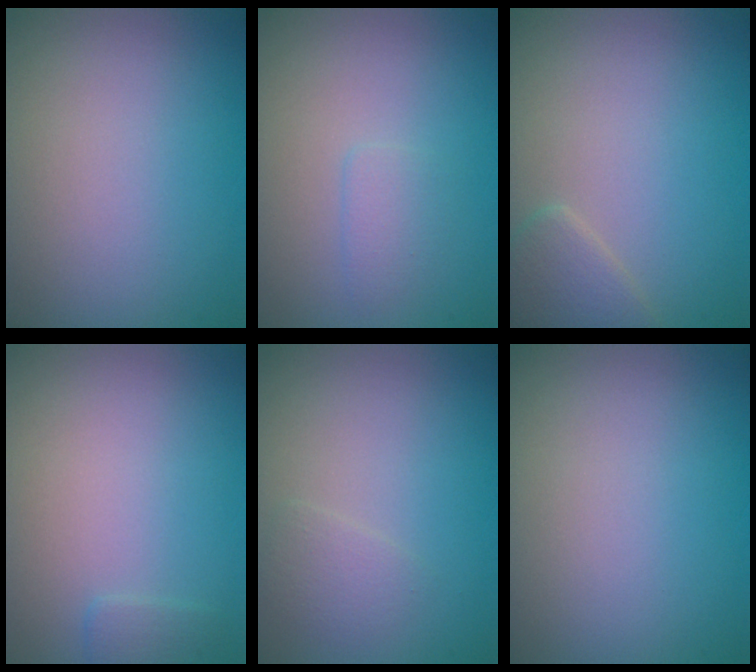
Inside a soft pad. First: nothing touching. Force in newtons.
{"total": 1.2, "press": 1.2, "slide": 0.1}
{"total": 1.9, "press": 1.9, "slide": 0.1}
{"total": 0.9, "press": 0.9, "slide": 0.1}
{"total": 1.3, "press": 1.2, "slide": 0.0}
{"total": 0.0}